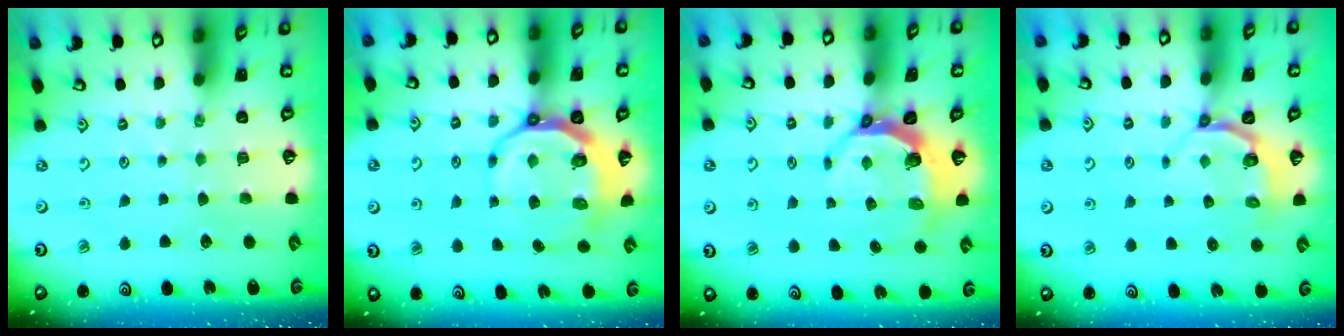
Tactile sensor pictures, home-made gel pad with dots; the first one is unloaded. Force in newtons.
{"total": 8.3, "press": 7.5, "slide": 3.6}
{"total": 6.3, "press": 4.9, "slide": 3.8}
{"total": 3.8, "press": 2.9, "slide": 2.4}